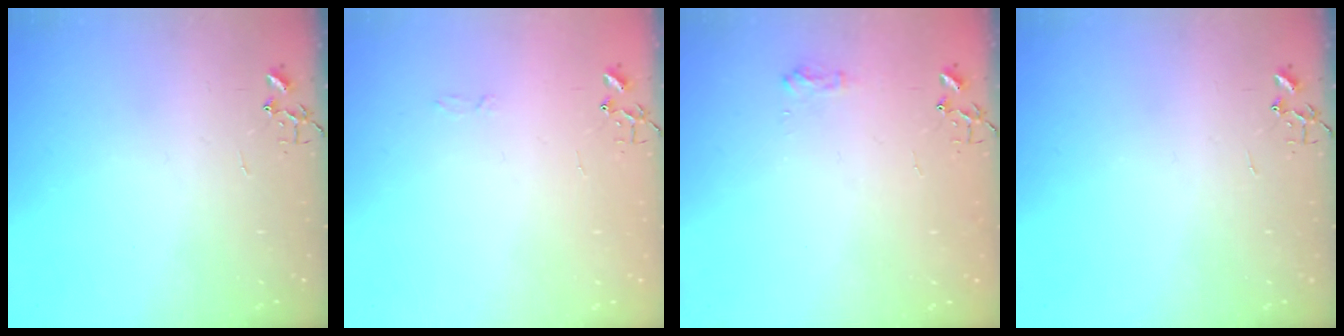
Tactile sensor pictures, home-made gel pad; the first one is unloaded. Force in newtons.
{"total": 3.3, "press": 3.2, "slide": 0.6}
{"total": 7.5, "press": 7.4, "slide": 0.8}
{"total": 0.0}